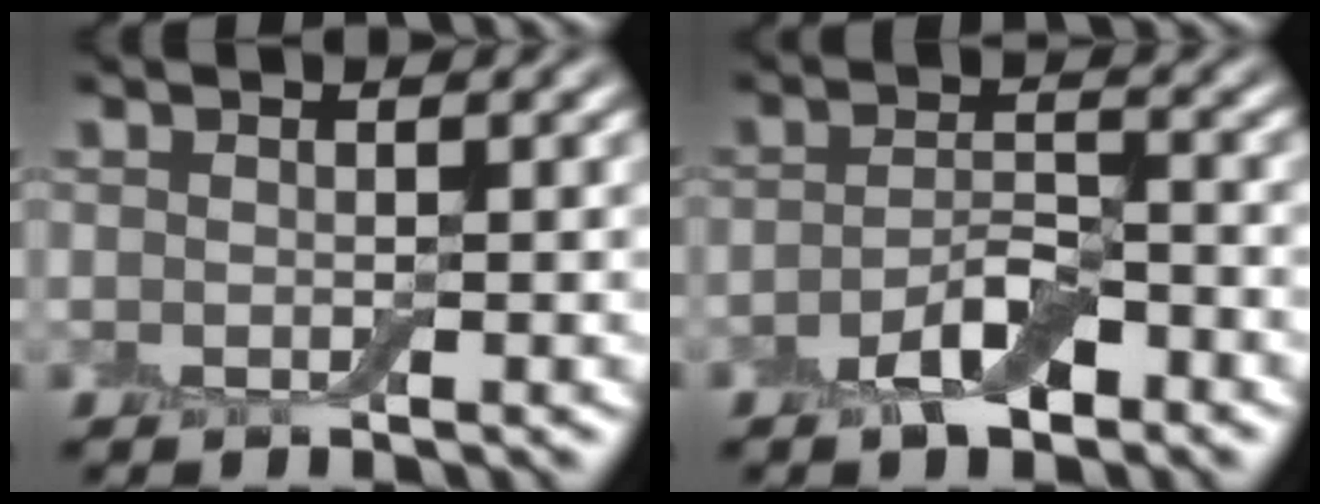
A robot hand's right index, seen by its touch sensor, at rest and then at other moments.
{"total": 3.6, "force": [-2.1, 1.5, 2.5], "torque": [-0.042, 0.006, -0.042]}